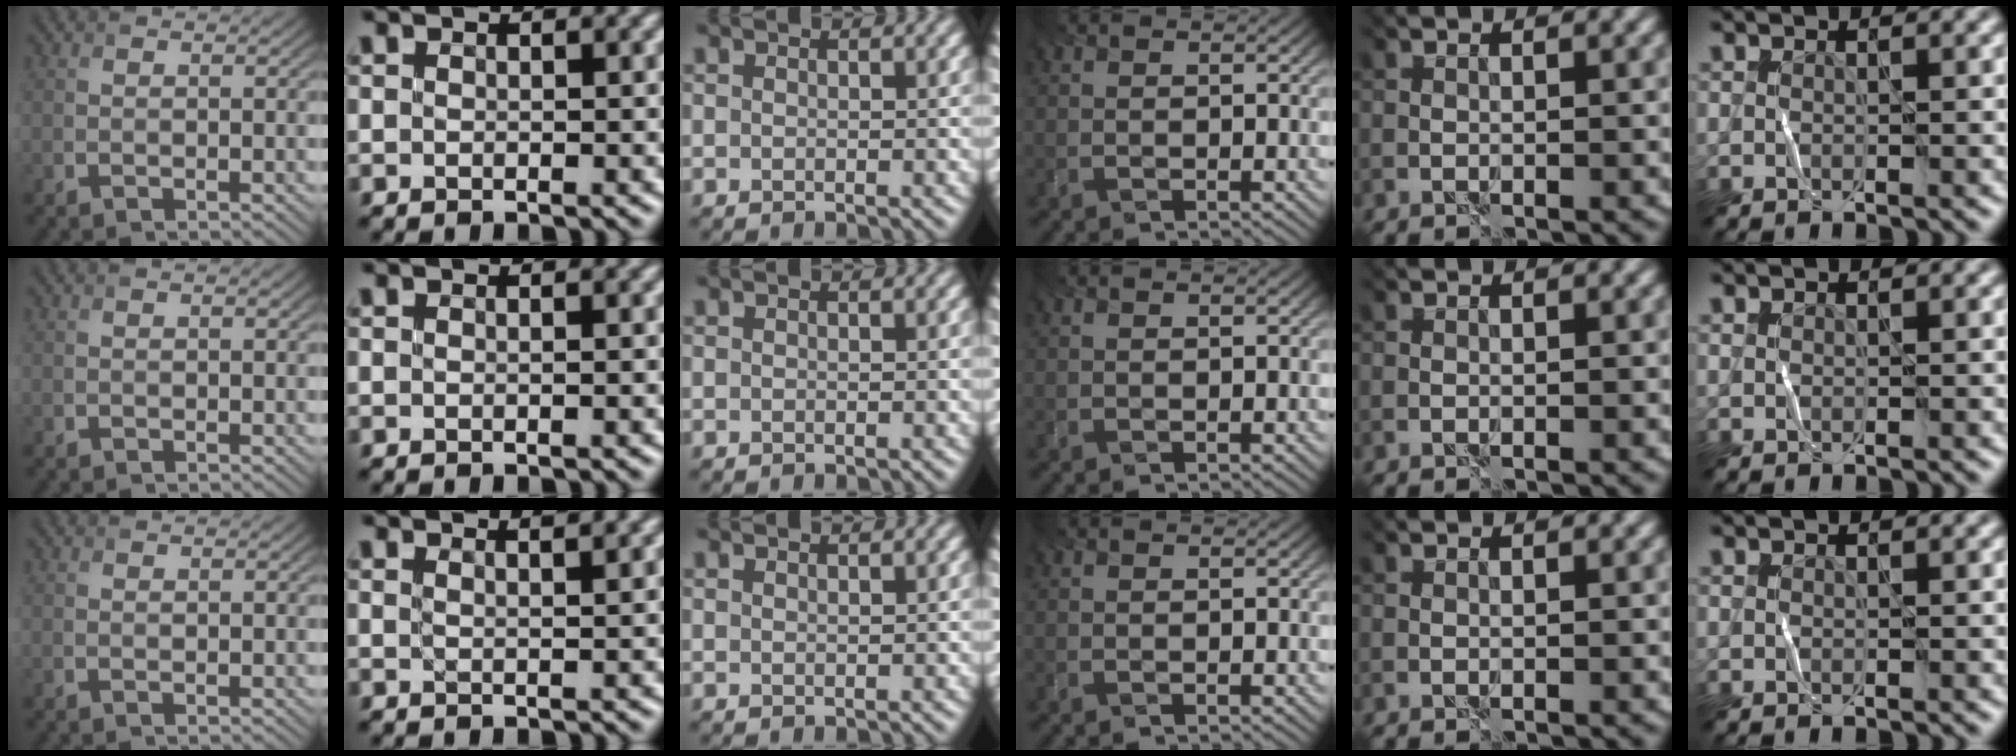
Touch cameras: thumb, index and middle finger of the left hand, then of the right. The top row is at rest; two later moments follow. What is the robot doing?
{"motion": "fold", "object": "bandana"}